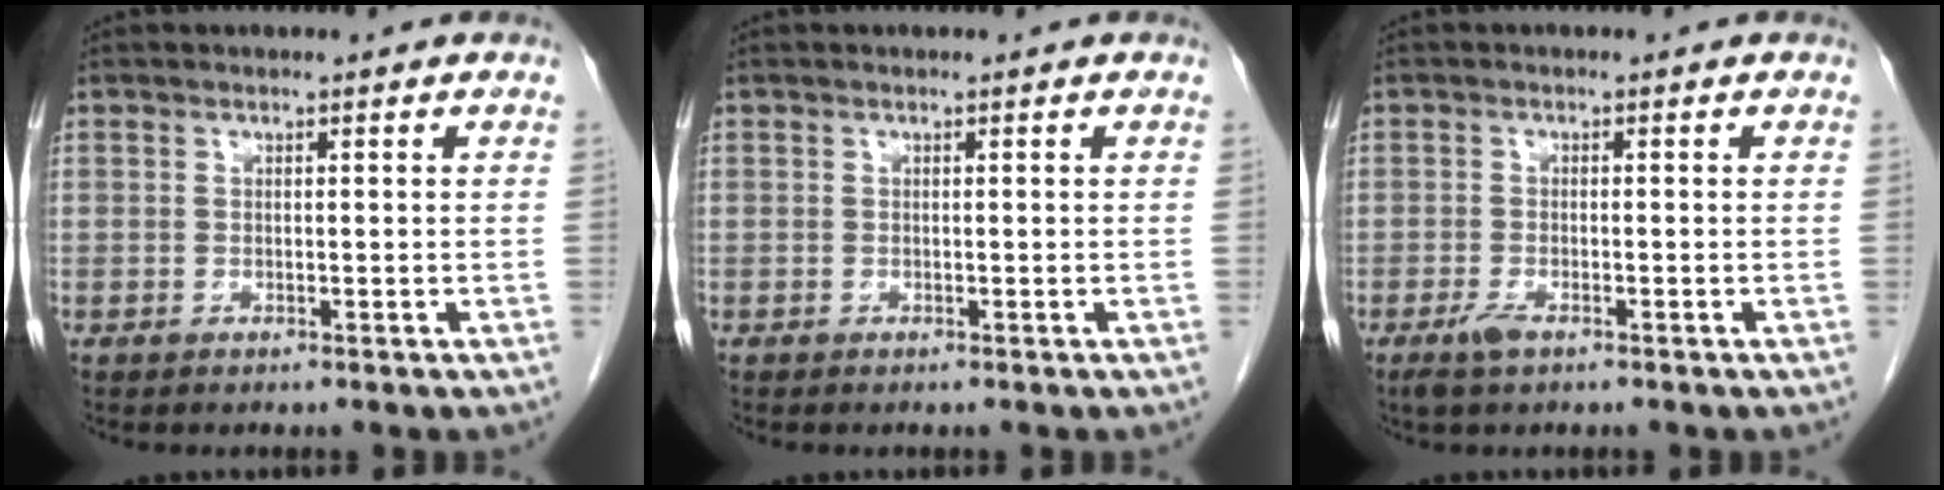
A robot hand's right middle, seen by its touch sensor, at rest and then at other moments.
{"total": 0.0}
{"total": 2.3, "force": [-1.5, 0.7, 1.7], "torque": [-0.040, -0.004, -0.027]}